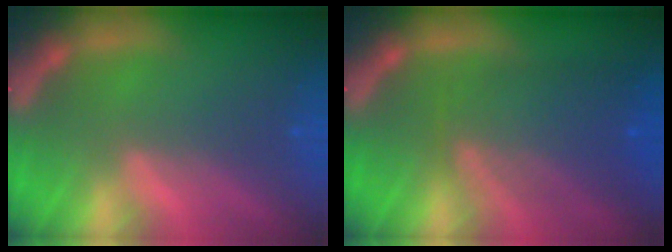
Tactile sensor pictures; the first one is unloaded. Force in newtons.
{"total": 6.5}